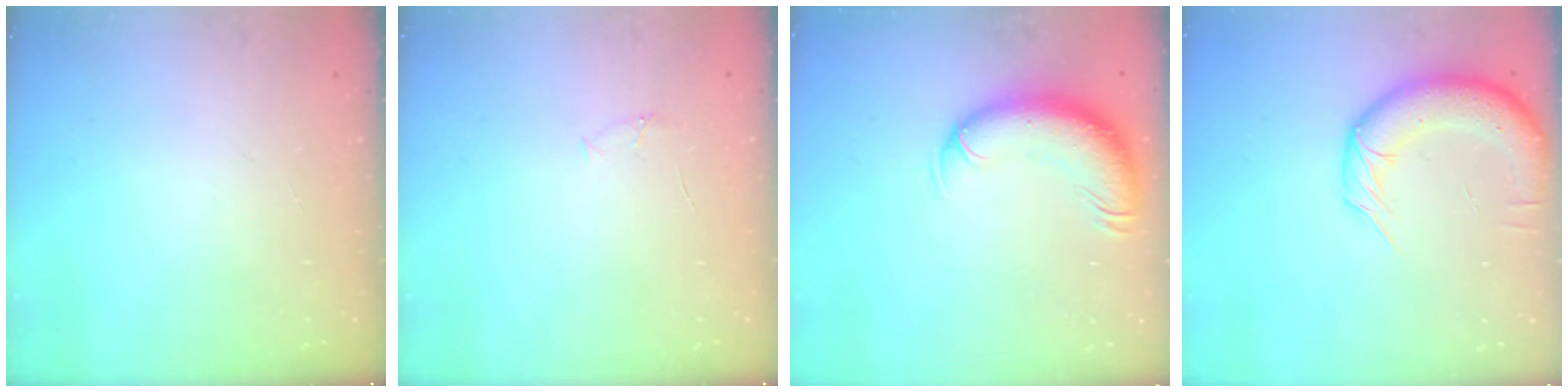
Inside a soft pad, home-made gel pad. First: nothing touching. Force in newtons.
{"total": 3.8, "press": 3.6, "slide": 1.1}
{"total": 12.3, "press": 11.8, "slide": 3.3}
{"total": 11.4, "press": 11.0, "slide": 3.1}